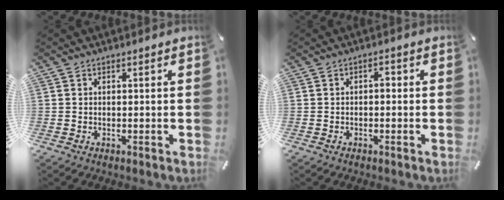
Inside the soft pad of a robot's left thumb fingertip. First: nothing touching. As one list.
[{"total": 1.6, "force": [-0.5, 0.8, 1.2], "torque": [-0.027, 0.008, -0.013]}]